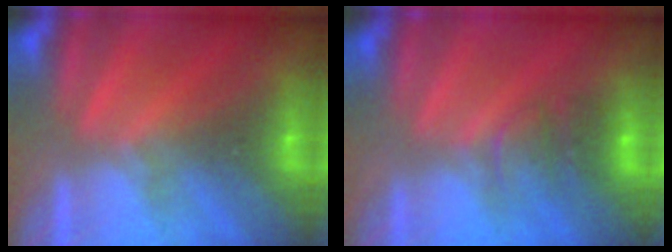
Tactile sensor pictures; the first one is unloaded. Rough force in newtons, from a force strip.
{"total": 2.2}